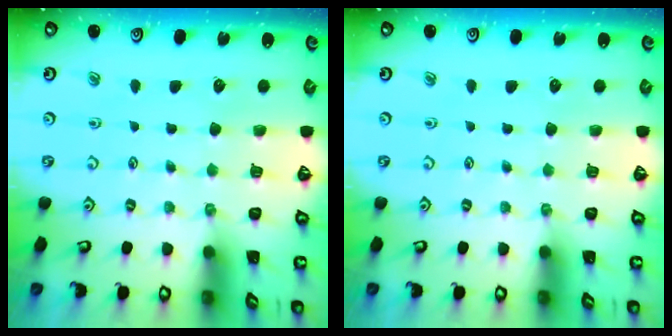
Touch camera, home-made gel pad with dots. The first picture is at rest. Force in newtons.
{"total": 0.0}